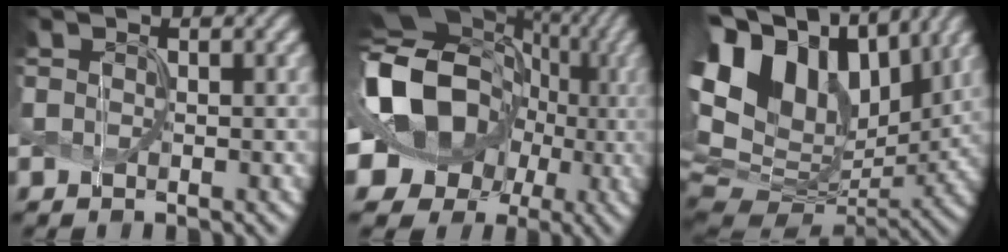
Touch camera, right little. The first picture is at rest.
{"total": 15.8, "force": [-1.3, 13.4, 8.3], "torque": [-0.159, 0.004, -0.062]}
{"total": 16.0, "force": [6.1, 10.3, 10.6], "torque": [-0.224, 0.027, 0.114]}